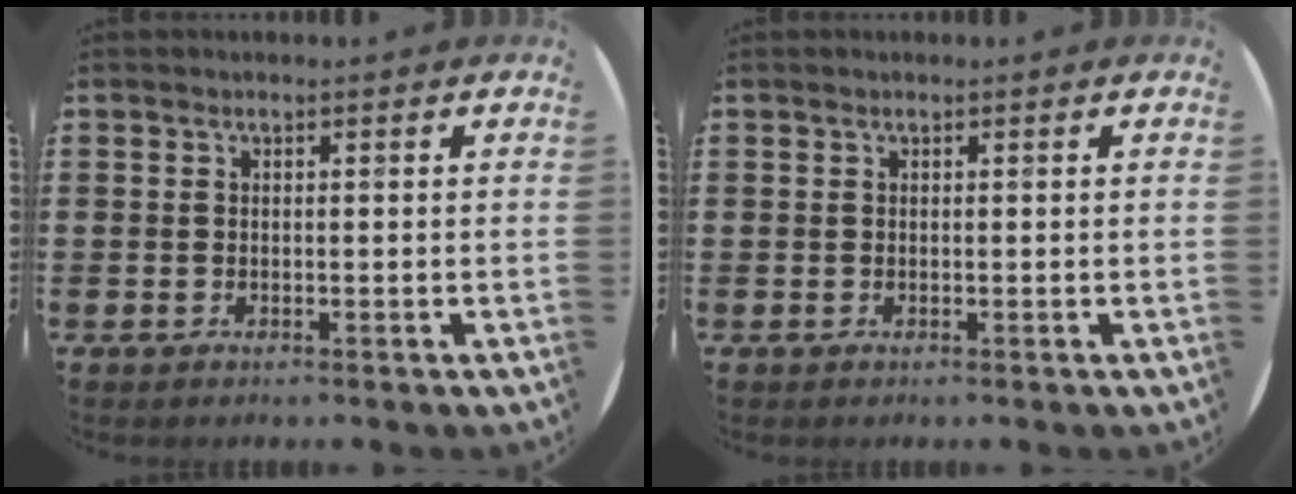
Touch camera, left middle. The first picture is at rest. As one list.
[{"total": 0.0}]